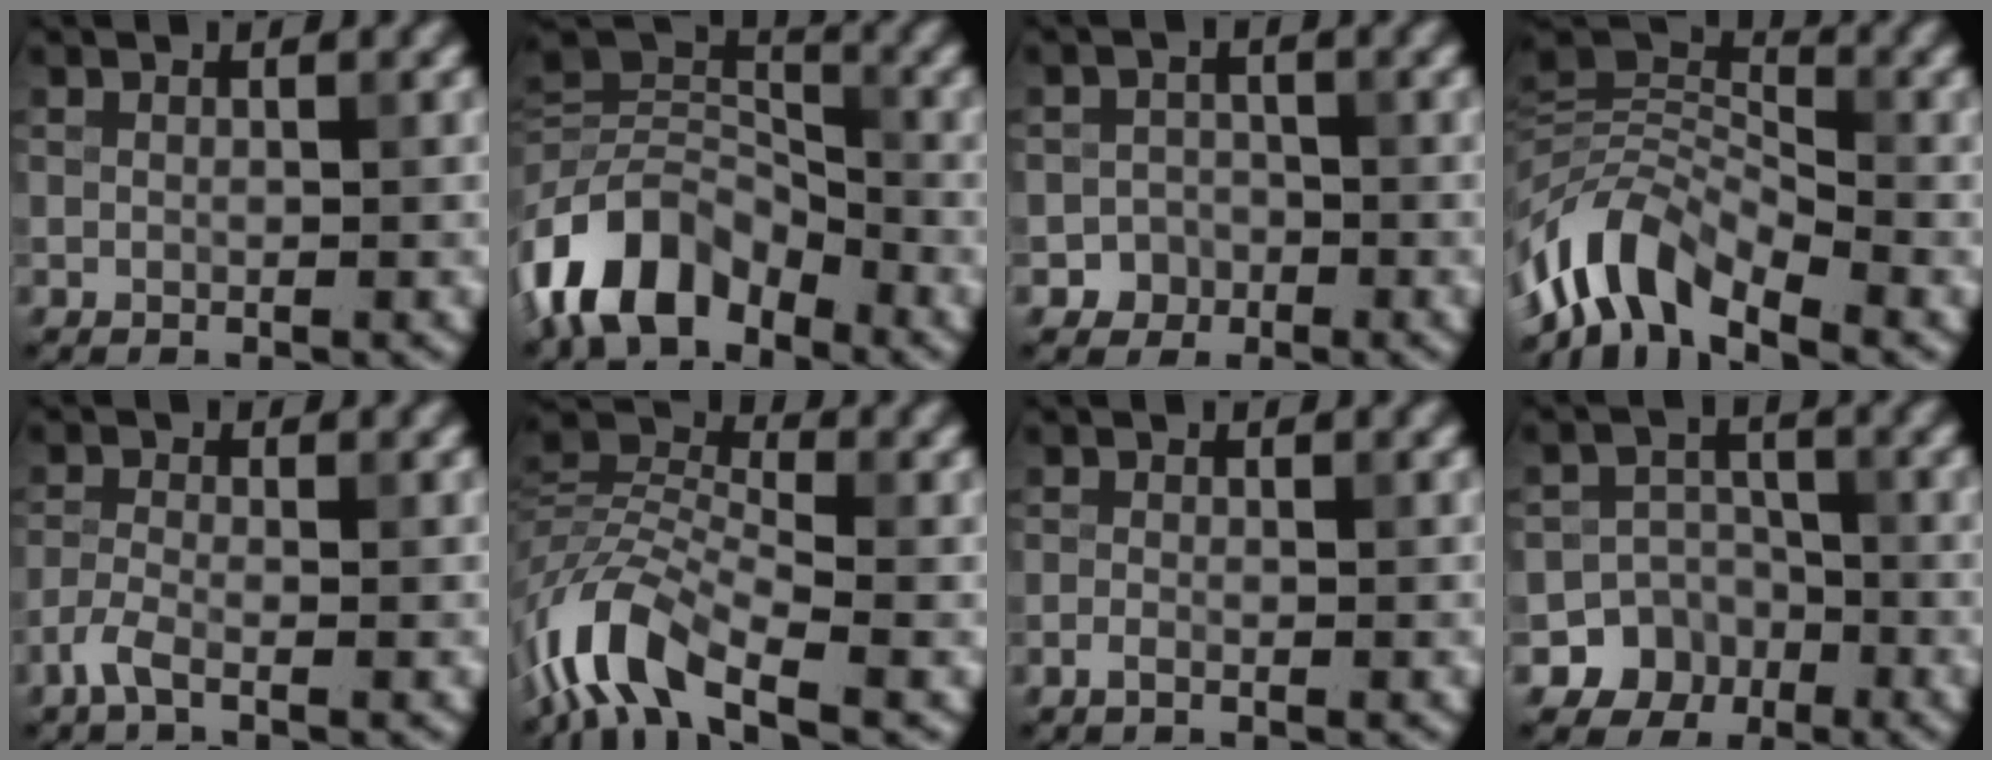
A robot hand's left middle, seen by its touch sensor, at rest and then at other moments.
{"total": 9.5, "force": [-5.2, 5.6, 5.6], "torque": [-0.096, 0.010, -0.116]}
{"total": 2.2, "force": [-1.2, 1.8, 0.1], "torque": [0.014, 0.007, -0.022]}
{"total": 7.0, "force": [-4.4, 3.1, 4.5], "torque": [-0.072, 0.008, -0.099]}
{"total": 2.1, "force": [-1.4, 0.5, 1.4], "torque": [-0.036, -0.003, -0.039]}
{"total": 8.8, "force": [-4.9, 3.6, 6.4], "torque": [-0.127, 0.009, -0.113]}
{"total": 0.8, "force": [-0.5, 0.2, 0.5], "torque": [-0.013, 0.000, -0.013]}
{"total": 6.3, "force": [-3.2, 5.4, 0.6], "torque": [0.019, -0.011, -0.072]}